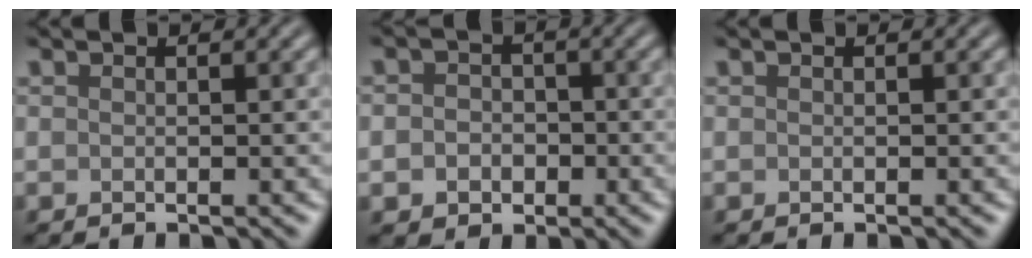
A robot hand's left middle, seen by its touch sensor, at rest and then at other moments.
{"total": 3.0, "force": [-0.6, 2.6, 1.3], "torque": [-0.001, -0.003, -0.022]}
{"total": 0.0}